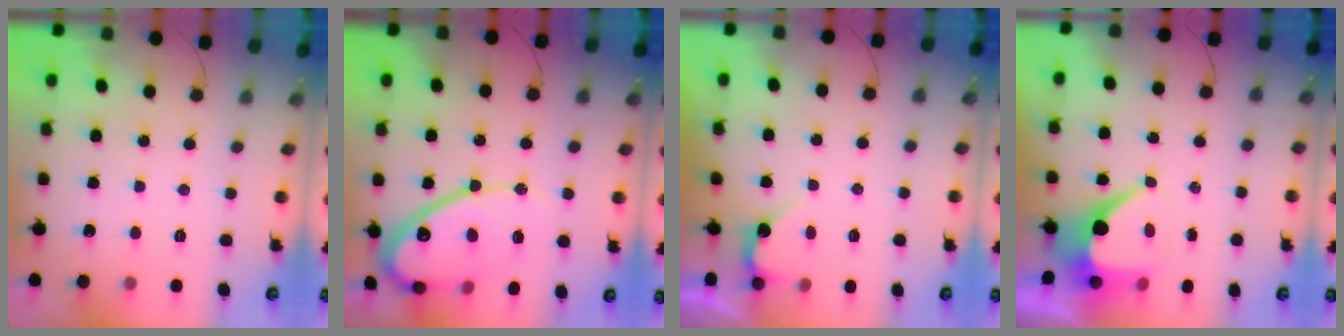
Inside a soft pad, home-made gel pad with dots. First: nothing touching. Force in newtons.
{"total": 15.4, "press": 15.4, "slide": 1.3}
{"total": 2.8, "press": 2.8, "slide": 0.2}
{"total": 8.0, "press": 8.0, "slide": 0.6}